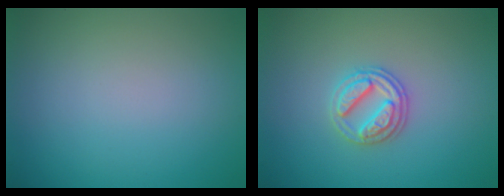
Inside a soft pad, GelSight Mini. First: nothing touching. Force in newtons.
{"total": 2.9, "press": 2.8, "slide": 0.9}